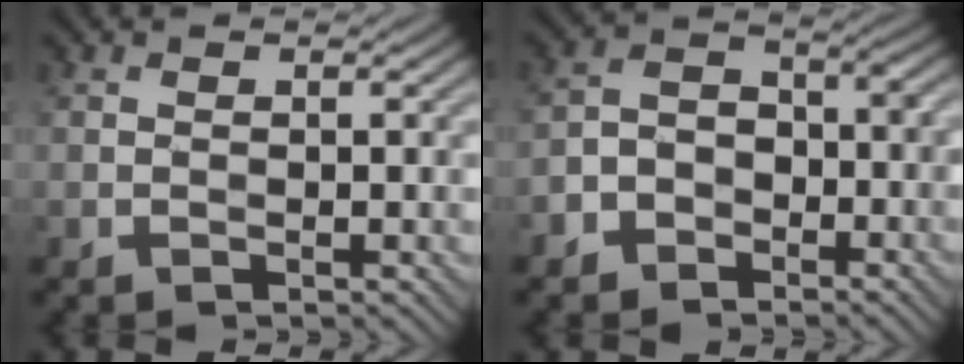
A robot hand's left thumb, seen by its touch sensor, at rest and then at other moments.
{"total": 5.1, "force": [-3.3, 3.3, 2.0], "torque": [-0.036, 0.006, -0.071]}